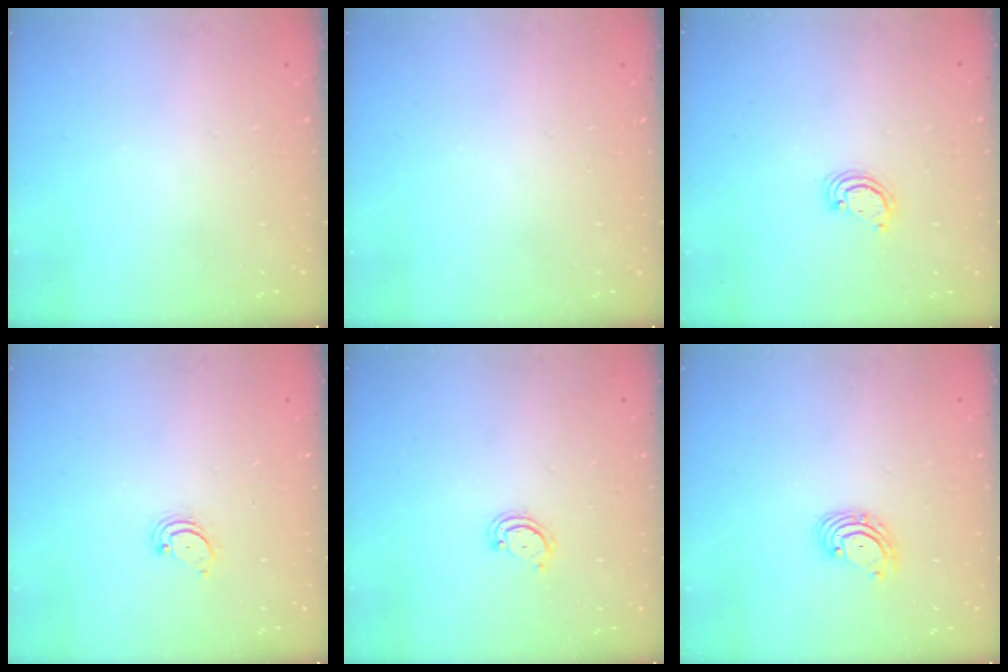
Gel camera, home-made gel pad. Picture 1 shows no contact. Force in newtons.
{"total": 0.0}
{"total": 2.3, "press": 2.3, "slide": 0.3}
{"total": 2.6, "press": 2.5, "slide": 0.3}
{"total": 2.6, "press": 2.6, "slide": 0.3}
{"total": 3.3, "press": 3.3, "slide": 0.5}